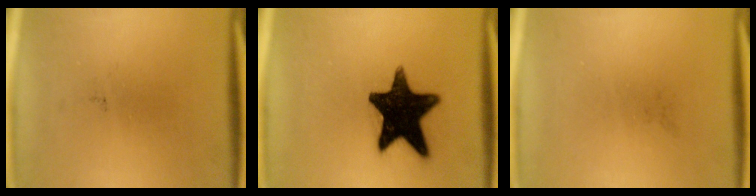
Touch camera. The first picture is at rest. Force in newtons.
{"total": 17.2}
{"total": 0.0}